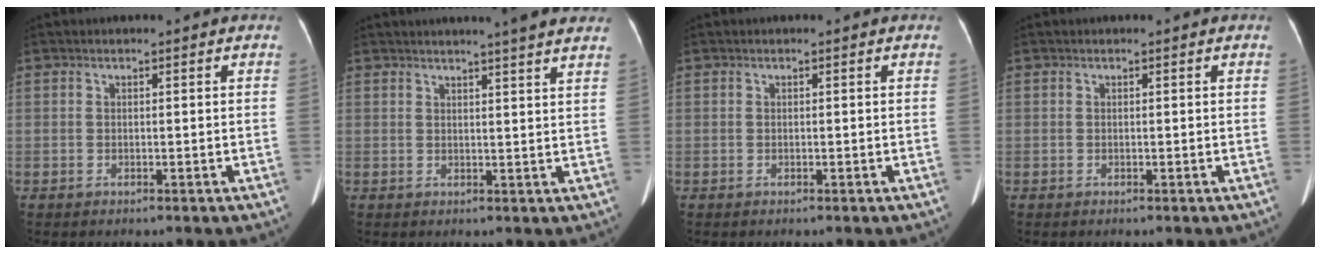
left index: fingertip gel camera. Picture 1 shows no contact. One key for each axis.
{"total": 8.6, "fx": 7.6, "fy": -0.6, "fz": 4.1, "tx": -0.053, "ty": 0.009, "tz": 0.074}
{"total": 0.0}
{"total": 0.0}